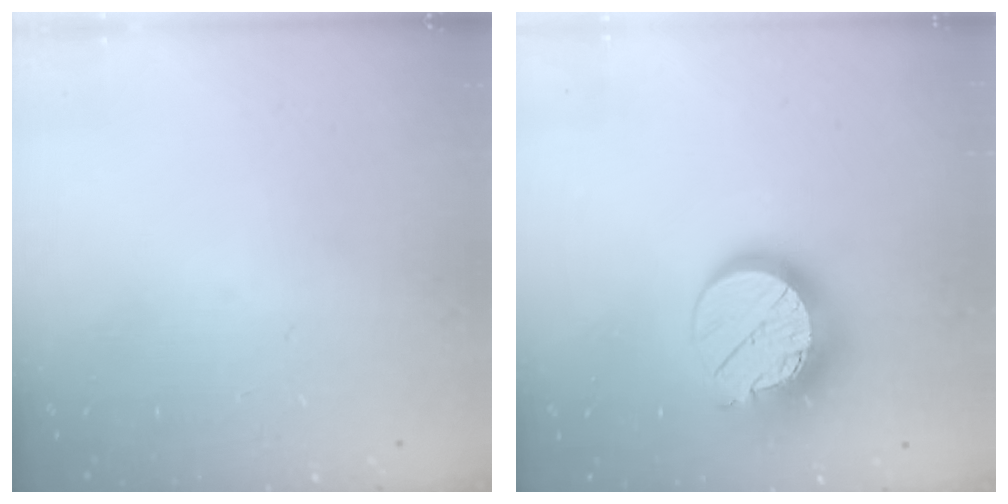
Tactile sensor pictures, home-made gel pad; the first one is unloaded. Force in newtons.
{"total": 13.9, "press": 13.9, "slide": 1.0}